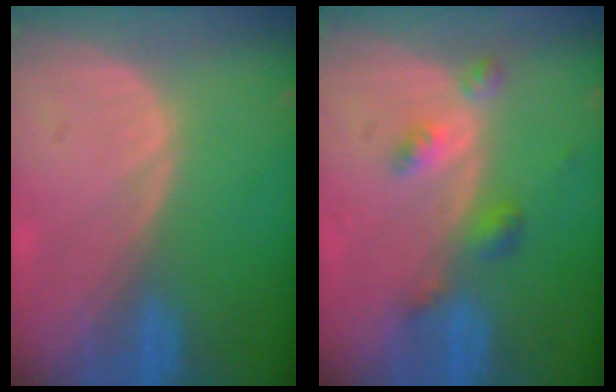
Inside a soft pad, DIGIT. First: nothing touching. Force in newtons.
{"total": 4.2, "press": 3.8, "slide": 1.8}